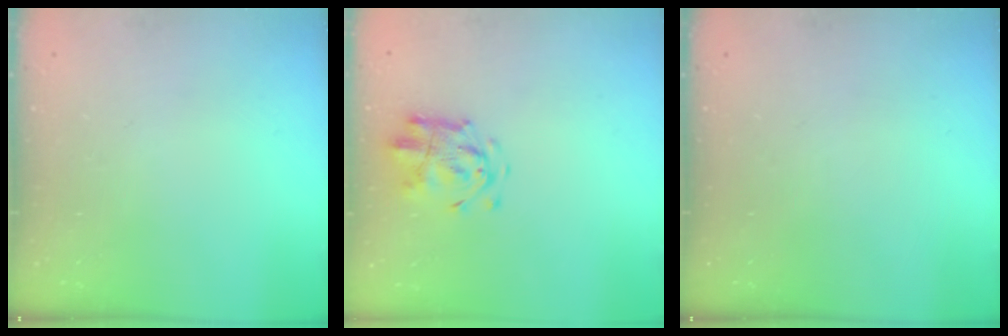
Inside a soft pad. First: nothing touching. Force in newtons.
{"total": 4.1, "press": 3.9, "slide": 1.1}
{"total": 0.0}